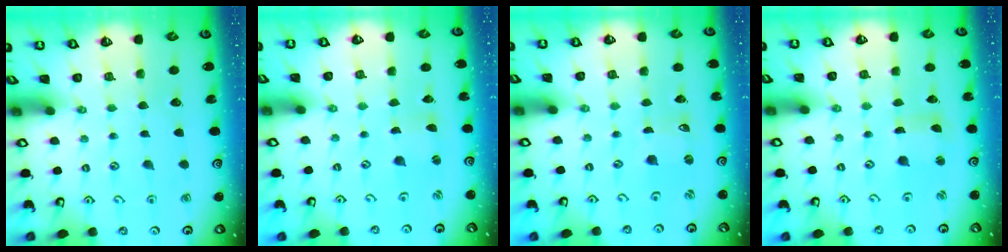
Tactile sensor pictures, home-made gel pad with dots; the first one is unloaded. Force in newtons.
{"total": 1.6, "press": 1.5, "slide": 0.3}
{"total": 0.0}
{"total": 1.3, "press": 1.2, "slide": 0.2}